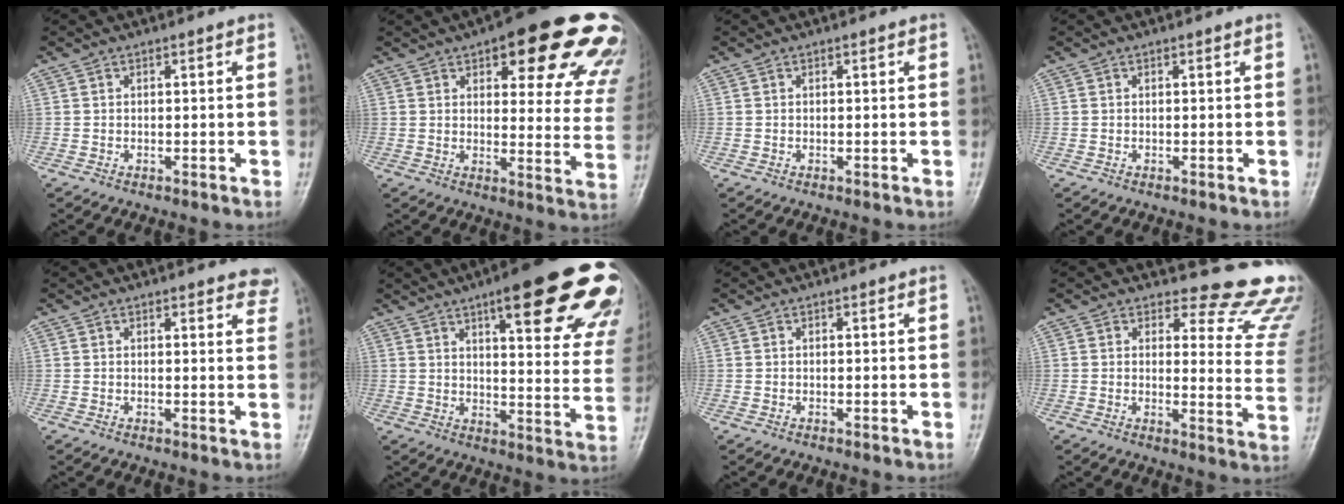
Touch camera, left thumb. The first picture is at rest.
{"total": 23.6, "force": [13.8, 8.4, 17.2], "torque": [-0.165, -0.040, 0.157]}
{"total": 0.0}
{"total": 0.0}
{"total": 4.7, "force": [3.9, 1.6, 2.0], "torque": [0.004, -0.015, 0.034]}
{"total": 26.2, "force": [15.1, 6.5, 20.4], "torque": [-0.208, -0.041, 0.189]}
{"total": 0.0}
{"total": 14.9, "force": [13.8, 4.8, 2.9], "torque": [0.020, -0.147, 0.123]}